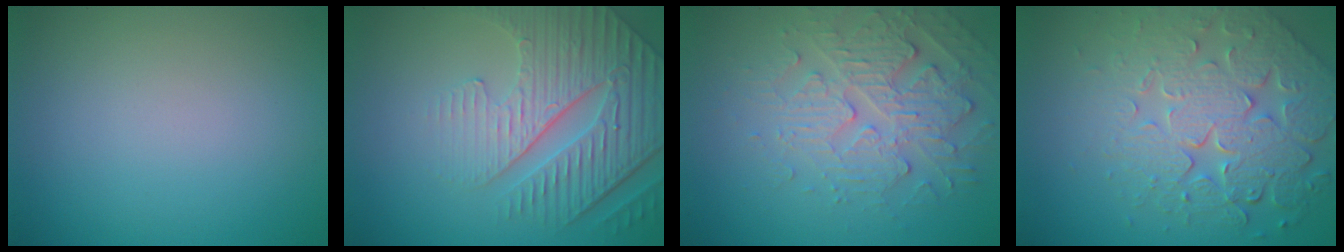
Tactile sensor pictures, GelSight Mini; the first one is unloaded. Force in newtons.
{"total": 5.5, "press": 5.0, "slide": 2.2}
{"total": 4.3, "press": 3.8, "slide": 2.0}
{"total": 7.8, "press": 5.7, "slide": 5.4}